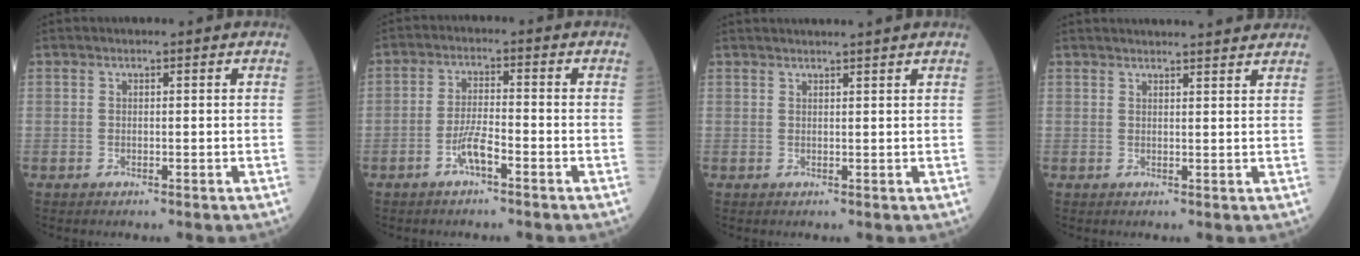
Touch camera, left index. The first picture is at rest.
{"total": 4.0, "force": [-2.3, 0.6, 3.3], "torque": [-0.068, 0.003, -0.045]}
{"total": 5.7, "force": [5.1, -0.9, 2.3], "torque": [-0.024, 0.024, 0.061]}
{"total": 11.3, "force": [10.6, 0.6, 3.8], "torque": [-0.047, 0.021, 0.122]}